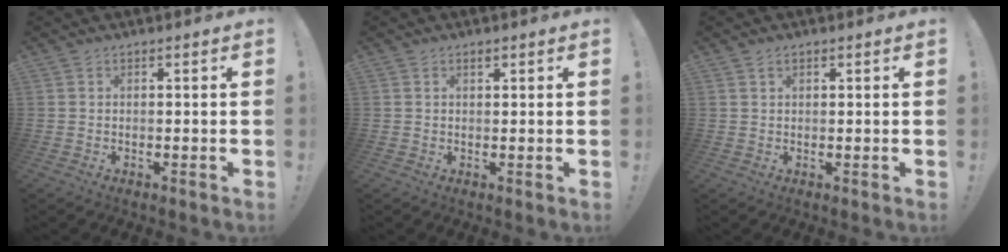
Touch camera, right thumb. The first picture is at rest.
{"total": 1.1, "force": [0.7, 0.7, 0.5], "torque": [-0.007, 0.000, 0.013]}
{"total": 1.1, "force": [0.7, 0.8, 0.4], "torque": [-0.006, 0.001, 0.012]}